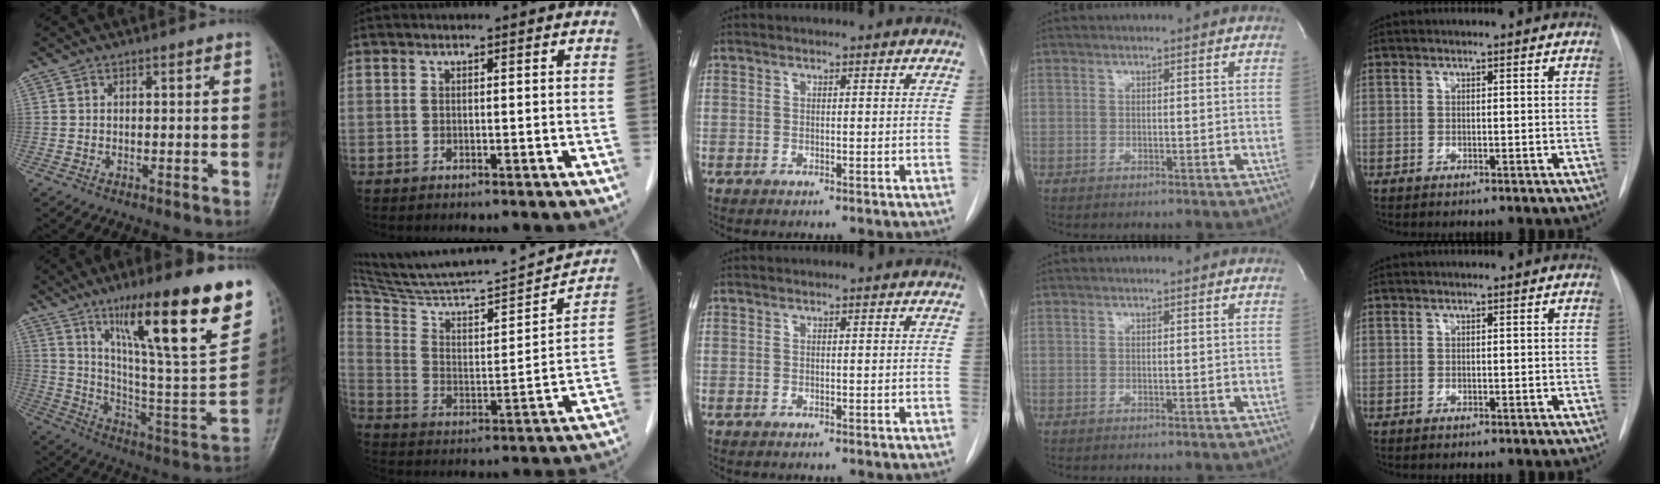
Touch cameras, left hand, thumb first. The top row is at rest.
{"thumb": {"total": 31.2, "force": [16.6, 5.8, 25.8], "torque": [-0.360, -0.047, 0.273]}, "index": {"total": 24.1, "force": [22.3, 1.3, 9.1], "torque": [-0.145, -0.029, 0.336]}}